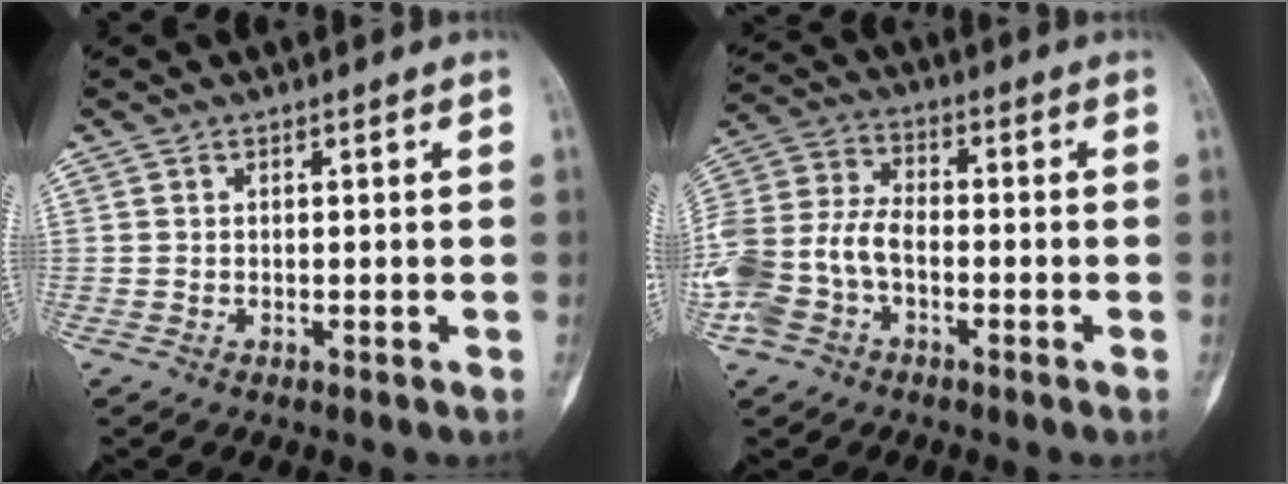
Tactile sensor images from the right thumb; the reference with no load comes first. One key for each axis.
{"total": 12.8, "fx": -3.9, "fy": 8.5, "fz": 8.8, "tx": -0.196, "ty": 0.032, "tz": -0.082}